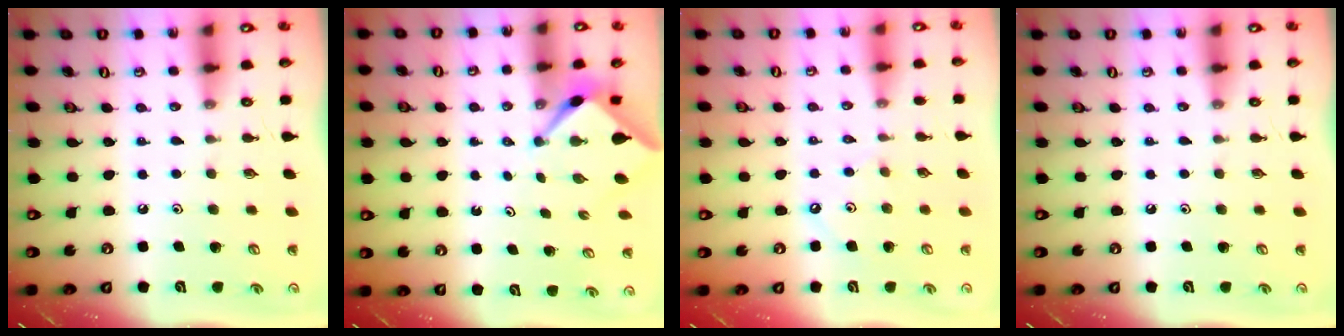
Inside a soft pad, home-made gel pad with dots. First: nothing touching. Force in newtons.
{"total": 2.7, "press": 2.7, "slide": 0.3}
{"total": 3.8, "press": 3.7, "slide": 0.7}
{"total": 0.0}